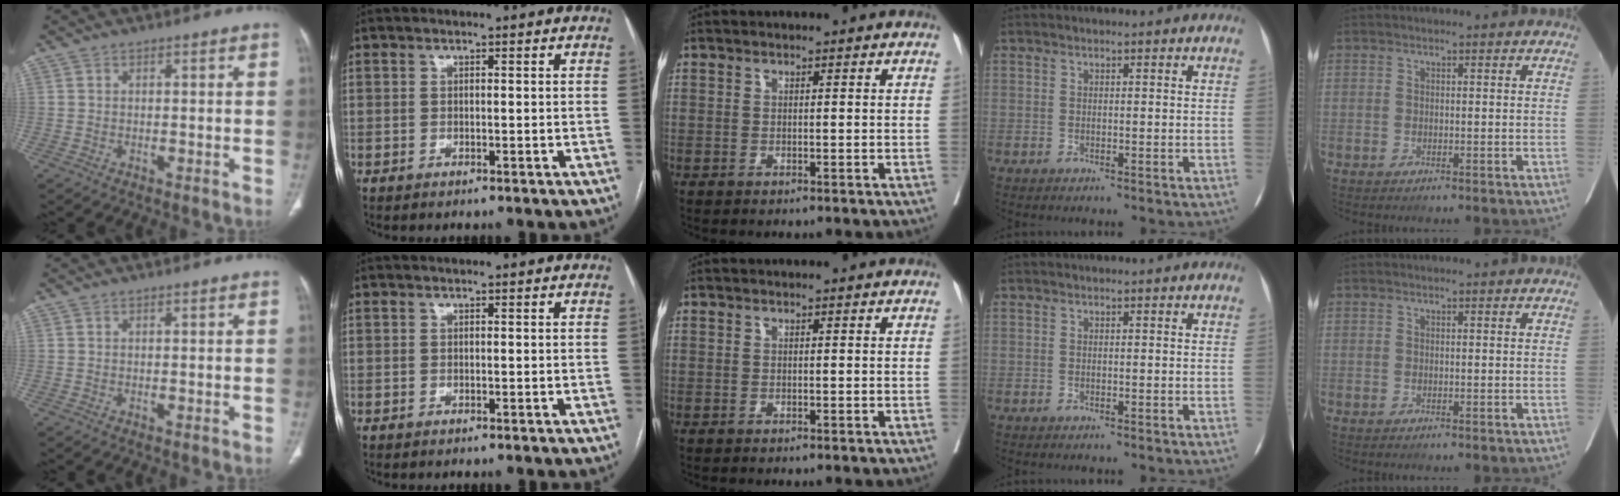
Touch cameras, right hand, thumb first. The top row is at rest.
{}